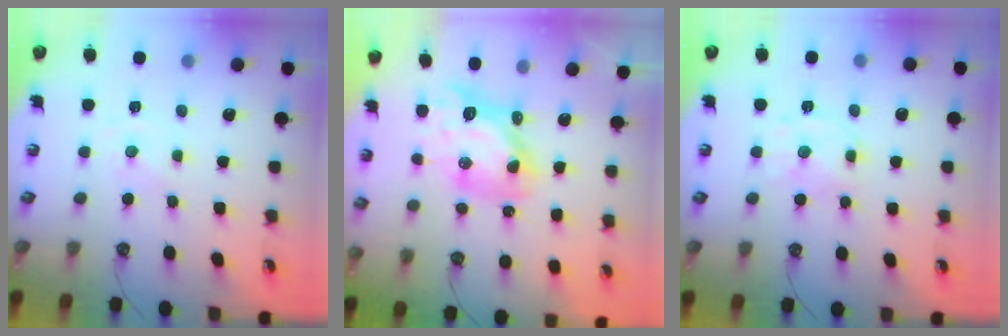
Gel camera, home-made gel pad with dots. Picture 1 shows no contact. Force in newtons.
{"total": 13.0, "press": 12.9, "slide": 1.3}
{"total": 6.8, "press": 6.8, "slide": 0.4}